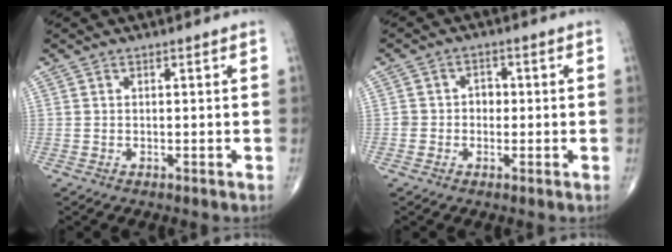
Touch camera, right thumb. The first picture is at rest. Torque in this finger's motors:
{"motor_torque": [0.13, 0.35, 0.32, -0.08, 0.01]}